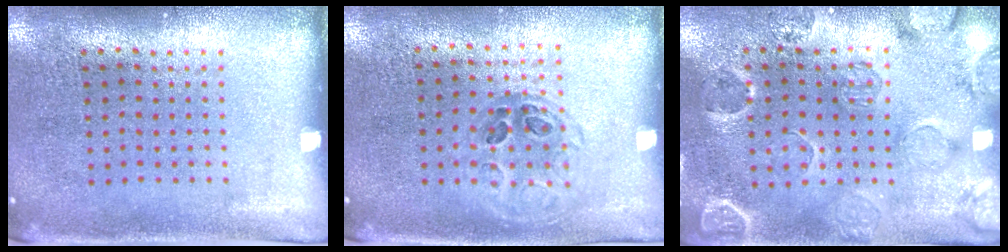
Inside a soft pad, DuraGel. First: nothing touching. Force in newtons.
{"total": 1.0, "press": 0.9, "slide": 0.4}
{"total": 2.5, "press": 2.0, "slide": 1.5}